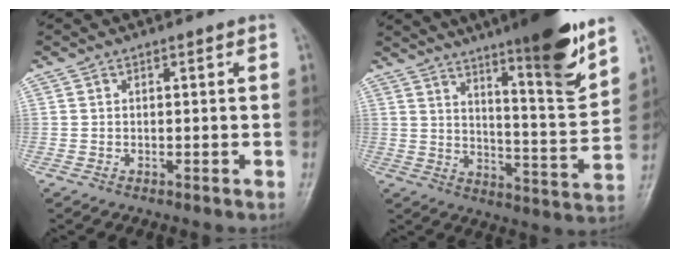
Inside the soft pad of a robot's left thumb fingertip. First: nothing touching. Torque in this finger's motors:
{"motor_torque": [2.60, 1.35, 1.53, -1.24, 0.37]}